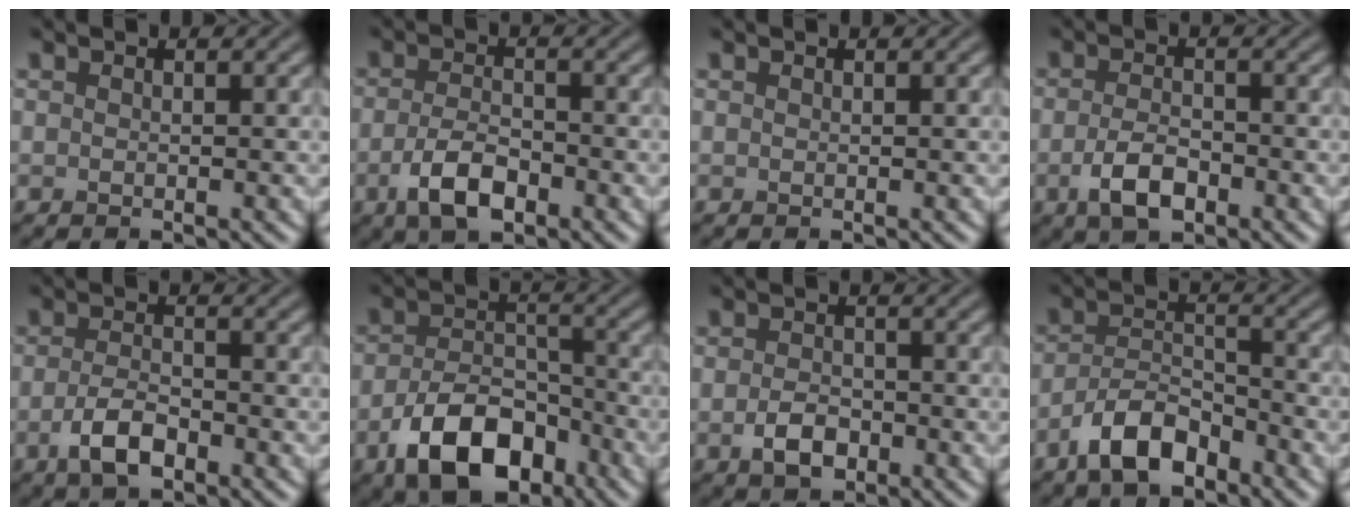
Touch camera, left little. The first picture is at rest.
{"total": 4.3, "force": [-2.2, 1.9, 3.1], "torque": [-0.062, -0.002, -0.045]}
{"total": 0.0}
{"total": 3.7, "force": [-1.8, 1.7, 2.7], "torque": [-0.054, -0.002, -0.038]}
{"total": 3.6, "force": [-1.9, 1.5, 2.7], "torque": [-0.052, -0.001, -0.041]}
{"total": 8.0, "force": [-4.3, 4.4, 5.0], "torque": [-0.086, -0.008, -0.073]}
{"total": 3.0, "force": [-1.3, 1.8, 2.0], "torque": [-0.037, -0.001, -0.029]}
{"total": 5.0, "force": [-3.4, 2.1, 3.0], "torque": [-0.051, 0.003, -0.070]}